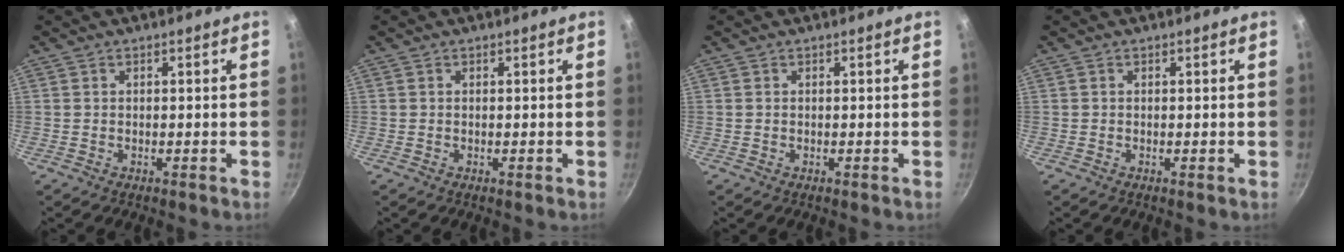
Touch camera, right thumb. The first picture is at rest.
{"total": 0.0}
{"total": 0.0}
{"total": 0.0}